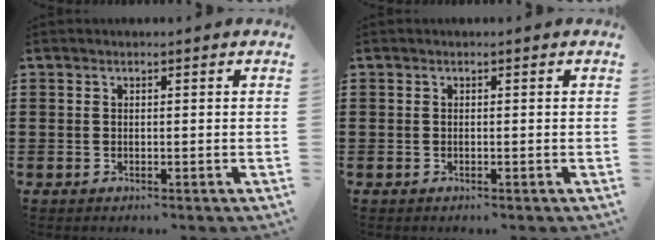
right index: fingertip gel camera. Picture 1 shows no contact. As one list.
[{"total": 0.0}]